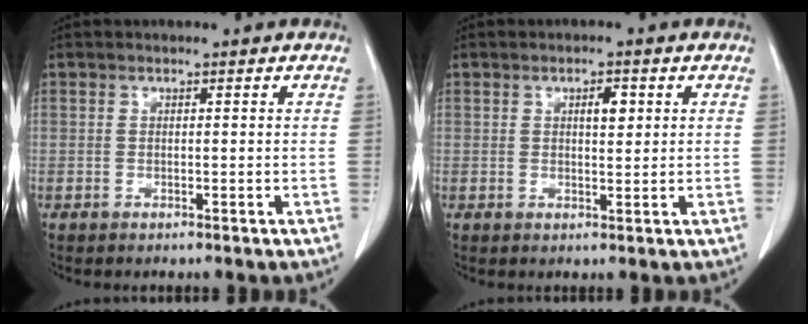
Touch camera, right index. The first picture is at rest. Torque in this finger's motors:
{"motor_torque": [0.02, 0.00, 0.03, 0.03]}